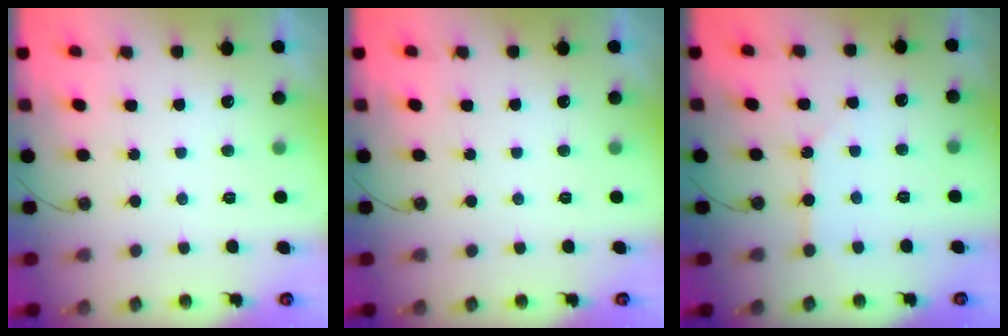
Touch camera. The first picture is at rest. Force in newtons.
{"total": 0.0}
{"total": 2.7, "press": 2.7, "slide": 0.2}